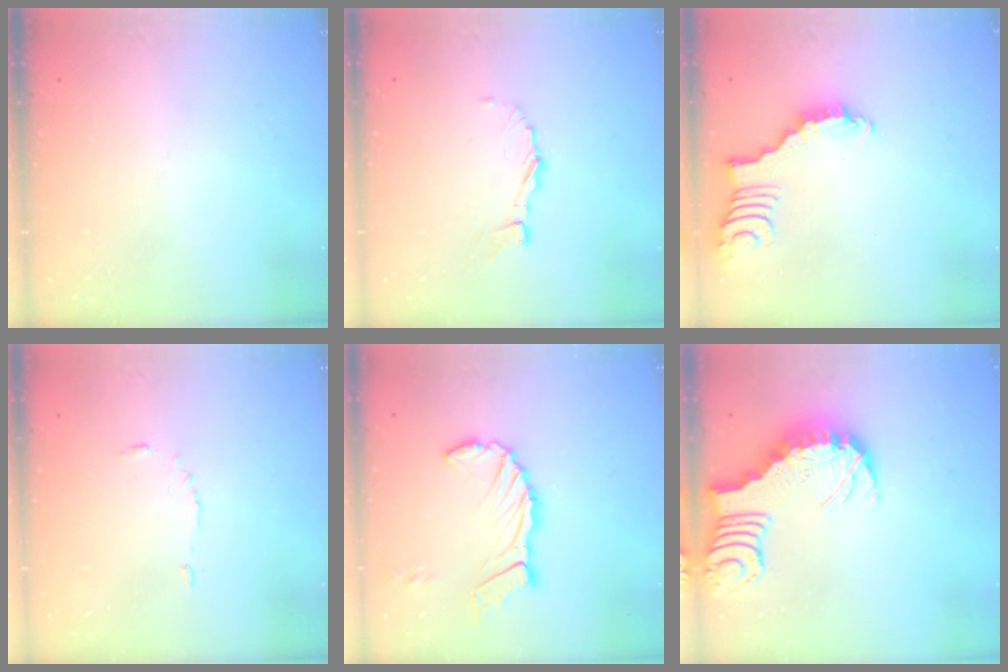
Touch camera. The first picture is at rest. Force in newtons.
{"total": 4.0, "press": 4.0, "slide": 0.2}
{"total": 2.3, "press": 2.3, "slide": 0.3}
{"total": 3.4, "press": 3.4, "slide": 0.4}
{"total": 10.7, "press": 10.6, "slide": 1.3}
{"total": 3.4, "press": 3.3, "slide": 0.5}